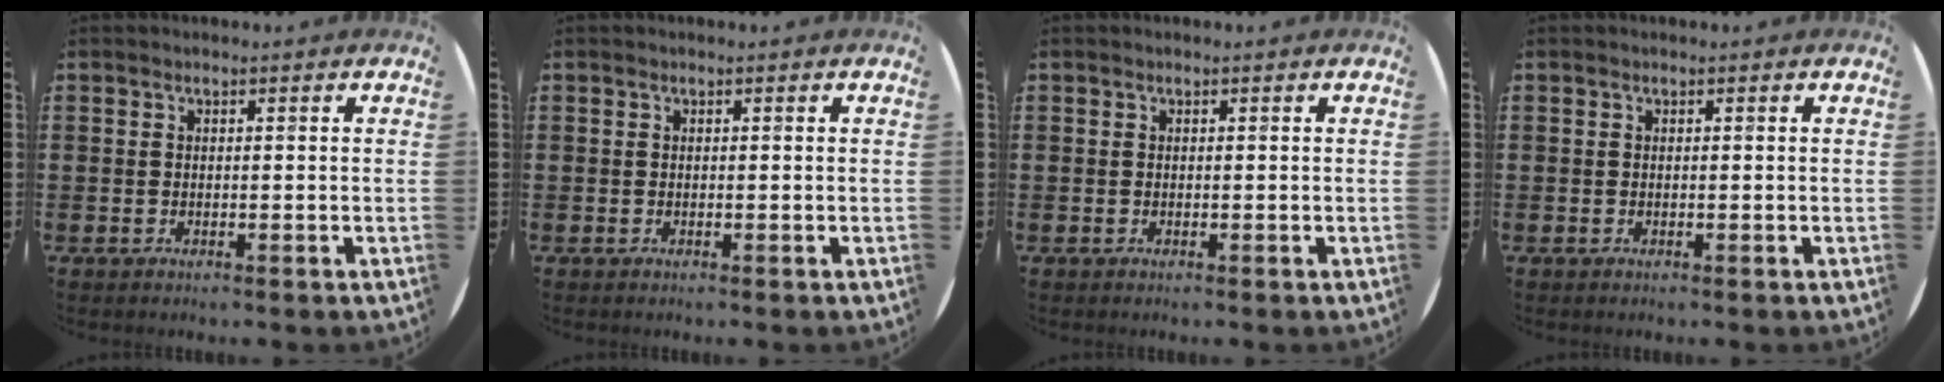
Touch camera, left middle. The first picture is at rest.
{"total": 0.0}
{"total": 0.0}
{"total": 0.0}